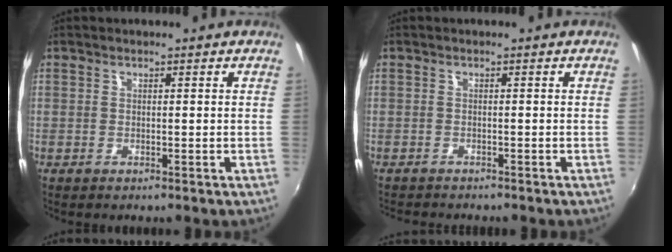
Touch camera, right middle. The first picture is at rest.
{"total": 2.8, "force": [-2.7, 0.5, 0.6], "torque": [-0.023, -0.017, -0.046]}